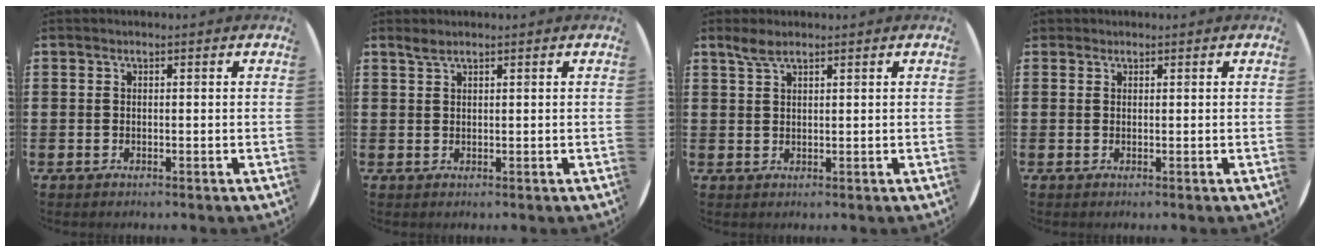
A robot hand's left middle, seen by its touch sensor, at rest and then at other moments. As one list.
[{"total": 1.2, "force": [1.0, 0.2, 0.6], "torque": [-0.012, 0.003, 0.019]}, {"total": 2.3, "force": [1.8, 0.6, 1.3], "torque": [-0.028, 0.004, 0.033]}, {"total": 0.6, "force": [0.5, 0.3, -0.1], "torque": [0.001, 0.003, 0.011]}]